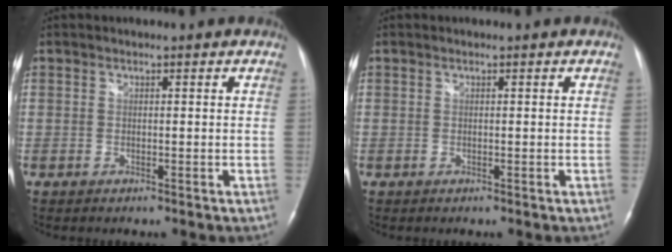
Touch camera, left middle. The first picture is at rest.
{"total": 0.0}